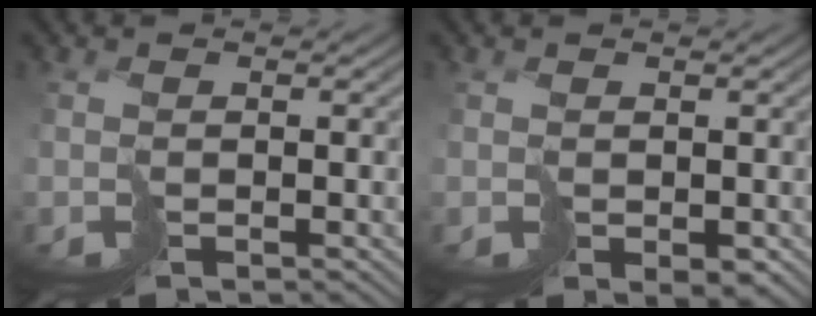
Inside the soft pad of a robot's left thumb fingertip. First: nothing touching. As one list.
[{"total": 2.0, "force": [0.1, 1.4, 1.4], "torque": [-0.029, -0.004, 0.006]}]